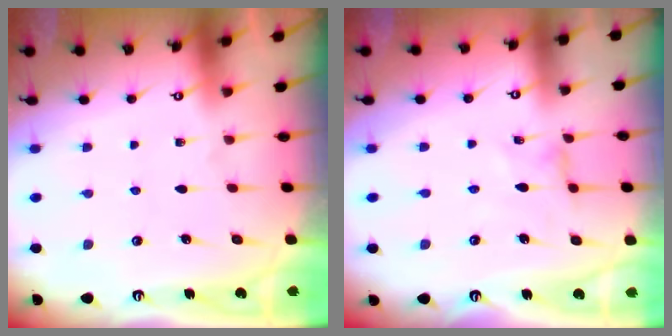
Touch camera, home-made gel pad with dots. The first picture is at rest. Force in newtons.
{"total": 0.0}